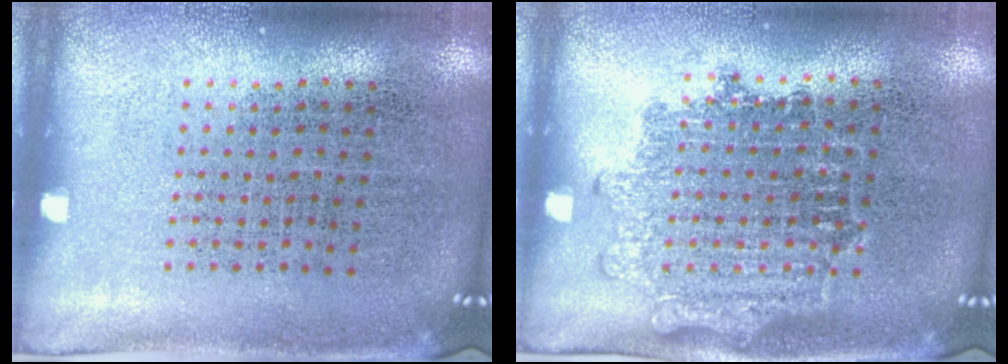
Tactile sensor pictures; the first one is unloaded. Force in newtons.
{"total": 1.2, "press": 1.1, "slide": 0.5}